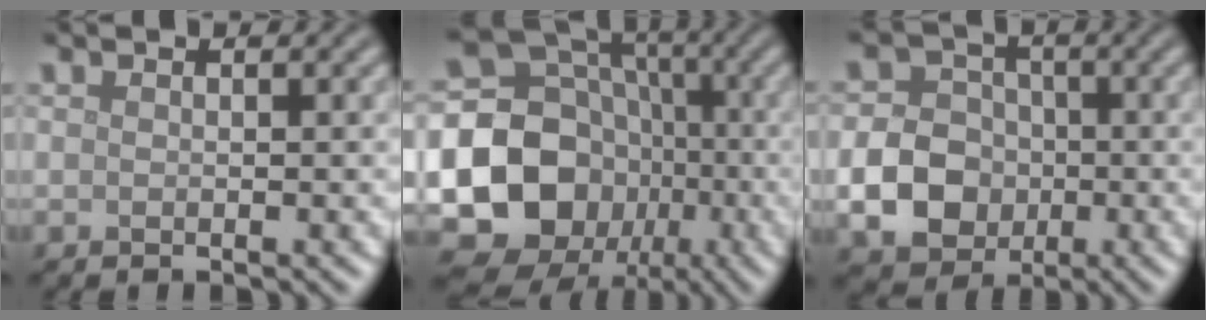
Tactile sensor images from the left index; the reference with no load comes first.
{"total": 17.2, "force": [-4.1, 15.3, 6.5], "torque": [-0.157, -0.005, -0.094]}
{"total": 6.0, "force": [-1.4, 5.0, 3.0], "torque": [-0.060, -0.001, -0.036]}